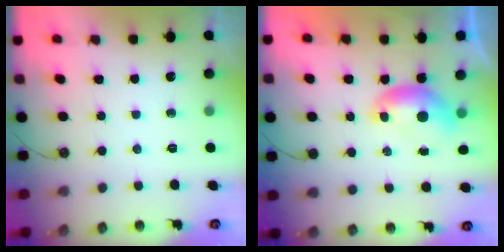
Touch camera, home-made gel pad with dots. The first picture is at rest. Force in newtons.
{"total": 0.0}